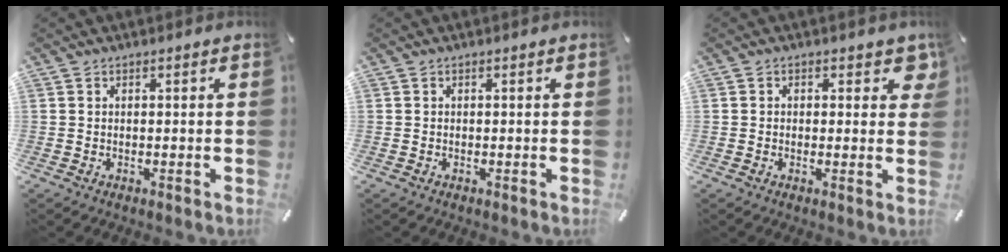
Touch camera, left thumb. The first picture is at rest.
{"total": 0.0}
{"total": 3.5, "force": [1.3, 2.4, 2.3], "torque": [-0.007, -0.005, 0.015]}